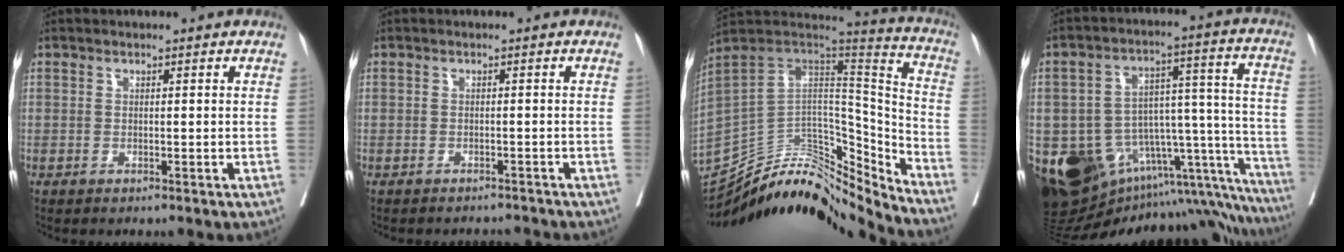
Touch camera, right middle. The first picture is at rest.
{"total": 2.8, "force": [-2.7, 0.4, -0.1], "torque": [0.007, -0.004, -0.036]}
{"total": 25.5, "force": [-23.7, 4.8, 8.0], "torque": [-0.157, 0.025, -0.378]}
{"total": 24.4, "force": [-13.5, 12.5, 16.0], "torque": [-0.178, 0.091, -0.157]}